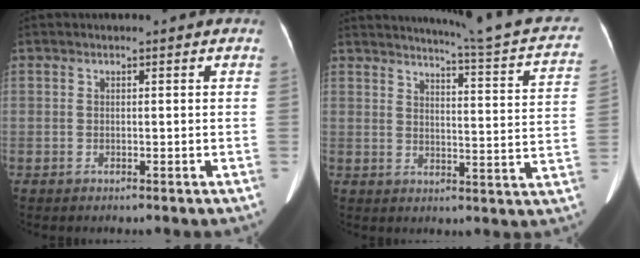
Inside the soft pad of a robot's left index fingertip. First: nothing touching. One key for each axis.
{"total": 17.5, "fx": 15.8, "fy": 0.4, "fz": 7.4, "tx": -0.098, "ty": -0.056, "tz": 0.175}